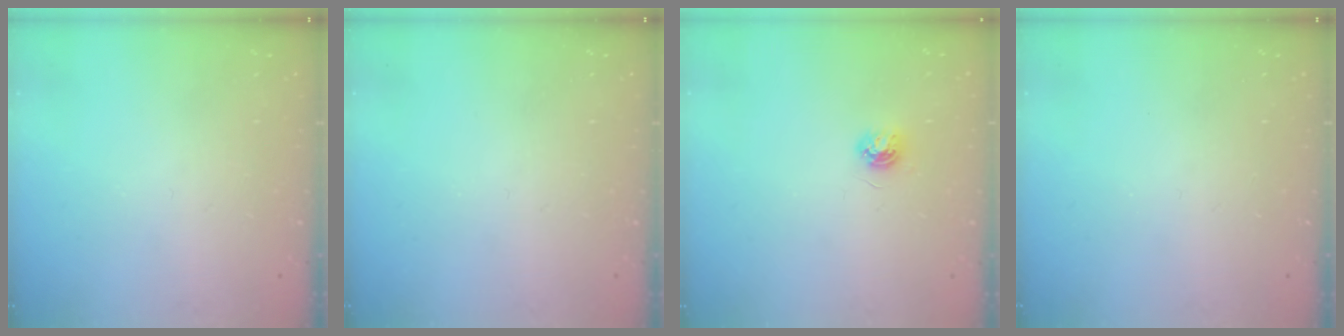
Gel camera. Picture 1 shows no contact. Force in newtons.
{"total": 0.0}
{"total": 5.2, "press": 5.1, "slide": 0.6}
{"total": 0.0}